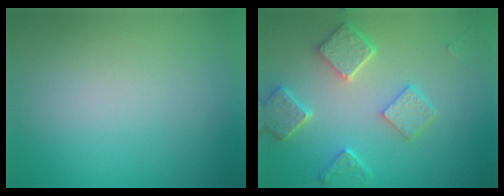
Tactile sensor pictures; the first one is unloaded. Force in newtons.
{"total": 4.9, "press": 3.9, "slide": 3.0}